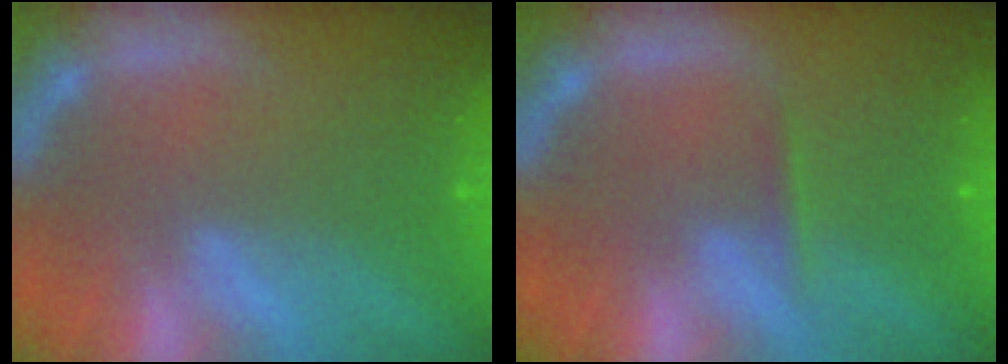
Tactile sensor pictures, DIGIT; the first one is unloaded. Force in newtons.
{"total": 0.9}